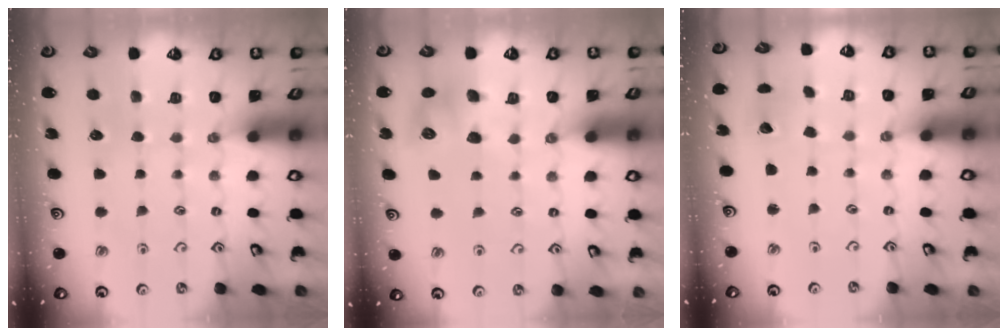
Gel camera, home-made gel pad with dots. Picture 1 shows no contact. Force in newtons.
{"total": 8.6, "press": 8.6, "slide": 0.5}
{"total": 2.6, "press": 2.5, "slide": 0.3}